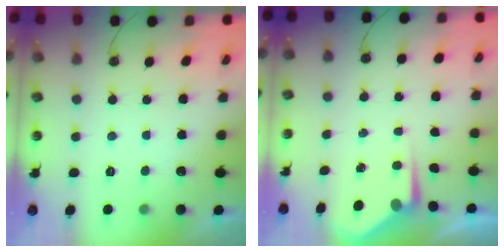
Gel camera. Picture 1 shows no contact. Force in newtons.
{"total": 5.2, "press": 5.2, "slide": 0.4}